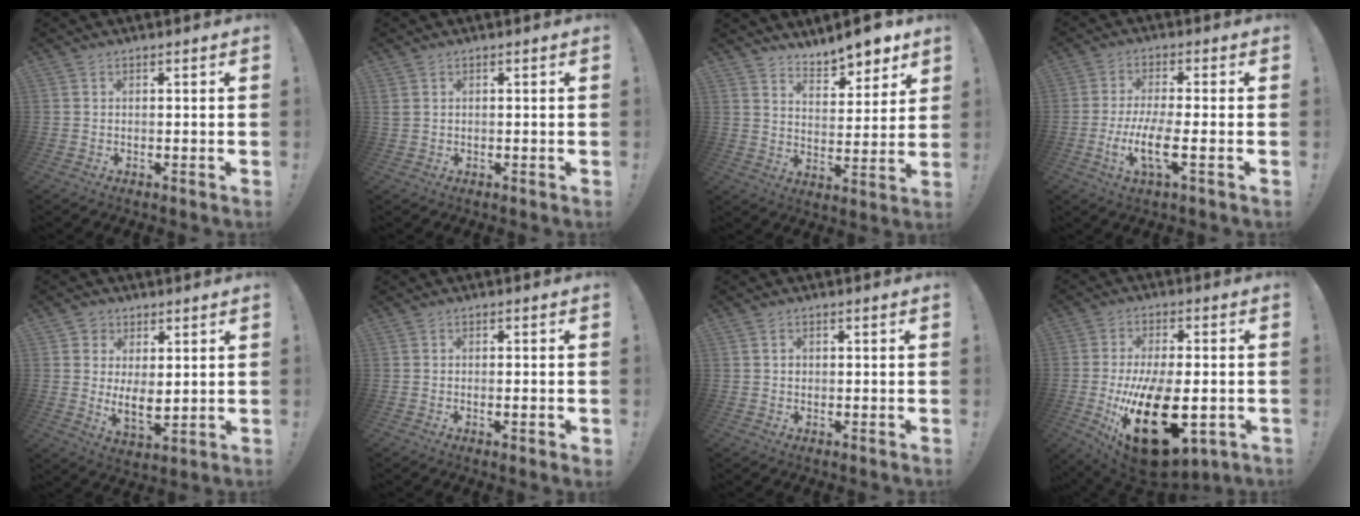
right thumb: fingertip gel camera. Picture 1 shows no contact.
{"total": 1.4, "force": [0.6, 0.8, 0.9], "torque": [-0.024, 0.004, 0.013]}
{"total": 9.0, "force": [8.0, 2.8, 3.1], "torque": [-0.041, -0.067, 0.146]}
{"total": 10.5, "force": [-2.6, 2.3, 9.9], "torque": [-0.207, -0.011, -0.052]}
{"total": 7.2, "force": [2.0, 4.9, 4.9], "torque": [-0.070, -0.021, 0.039]}
{"total": 1.7, "force": [-0.2, -0.1, 1.7], "torque": [-0.028, -0.002, -0.003]}
{"total": 1.2, "force": [0.2, 1.0, 0.5], "torque": [-0.005, 0.002, 0.001]}
{"total": 25.2, "force": [-5.5, 11.8, 21.6], "torque": [-0.372, 0.001, -0.074]}